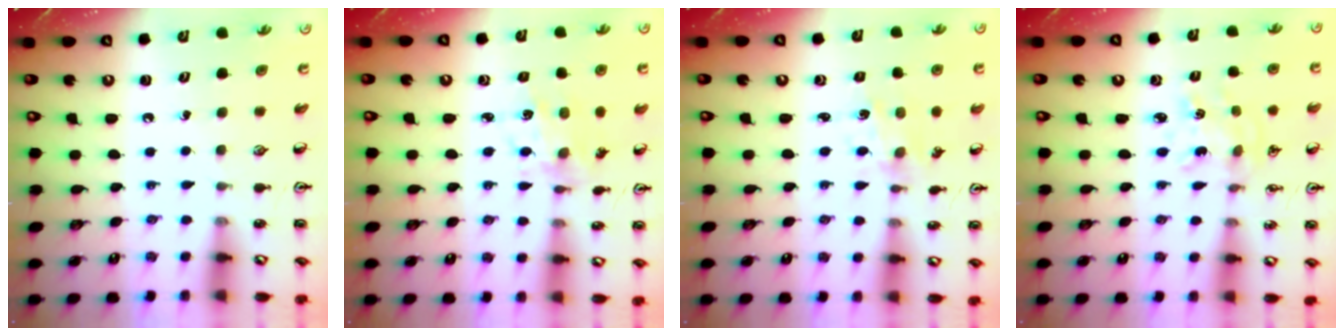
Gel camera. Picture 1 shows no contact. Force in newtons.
{"total": 4.0, "press": 3.9, "slide": 1.0}
{"total": 1.0, "press": 1.0, "slide": 0.2}
{"total": 2.1, "press": 2.1, "slide": 0.1}